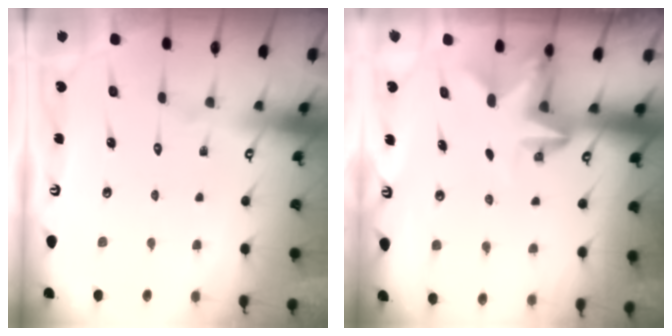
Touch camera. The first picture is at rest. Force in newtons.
{"total": 2.8, "press": 2.8, "slide": 0.6}